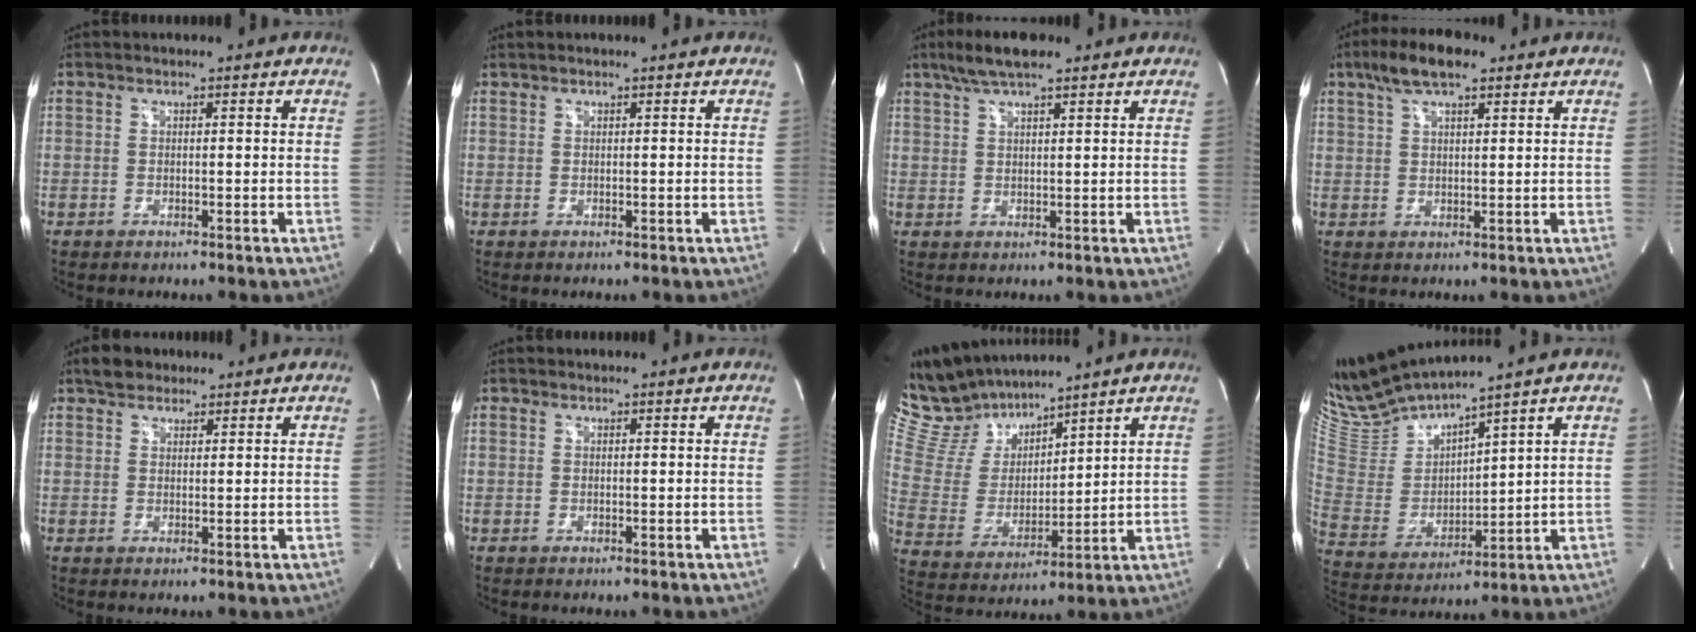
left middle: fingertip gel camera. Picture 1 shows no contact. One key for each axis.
{"total": 0.6, "fx": 0.5, "fy": 0.0, "fz": 0.1, "tx": -0.010, "ty": 0.010, "tz": 0.017}
{"total": 6.3, "fx": 4.7, "fy": 1.1, "fz": 4.1, "tx": -0.086, "ty": 0.019, "tz": 0.084}
{"total": 7.3, "fx": 4.8, "fy": 2.0, "fz": 5.1, "tx": -0.106, "ty": 0.021, "tz": 0.086}
{"total": 3.5, "fx": 2.7, "fy": 2.0, "fz": 1.0, "tx": -0.021, "ty": 0.016, "tz": 0.044}
{"total": 0.0}
{"total": 12.9, "fx": 12.0, "fy": 3.6, "fz": 3.3, "tx": -0.090, "ty": 0.014, "tz": 0.248}
{"total": 12.3, "fx": 11.5, "fy": -0.4, "fz": 4.3, "tx": -0.104, "ty": -0.008, "tz": 0.243}